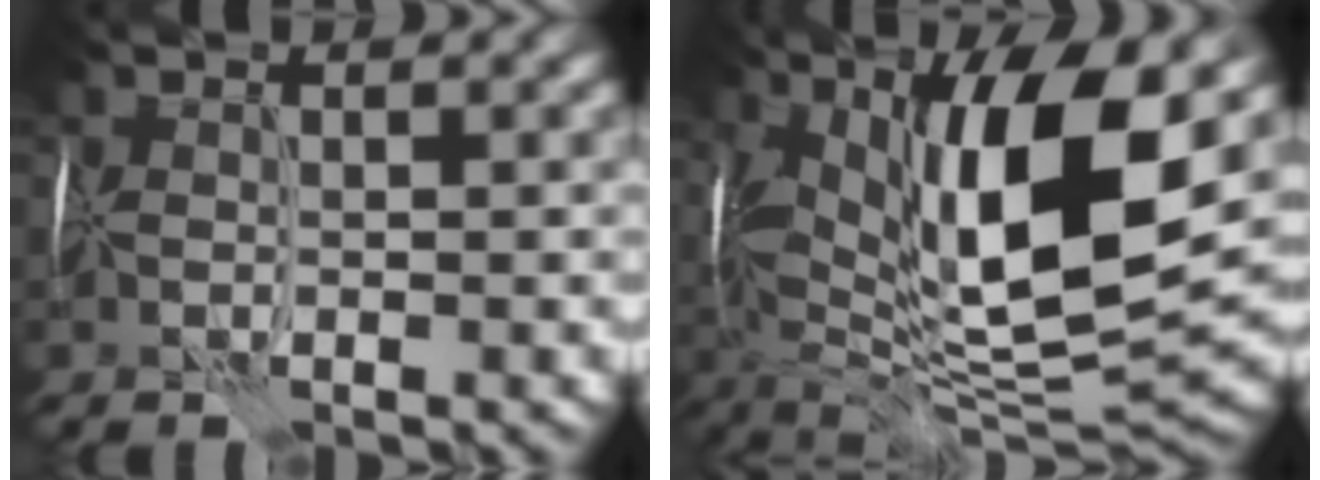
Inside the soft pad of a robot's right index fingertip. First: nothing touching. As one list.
[{"total": 14.2, "force": [3.5, 4.5, 13.0], "torque": [-0.229, -0.008, 0.066]}]